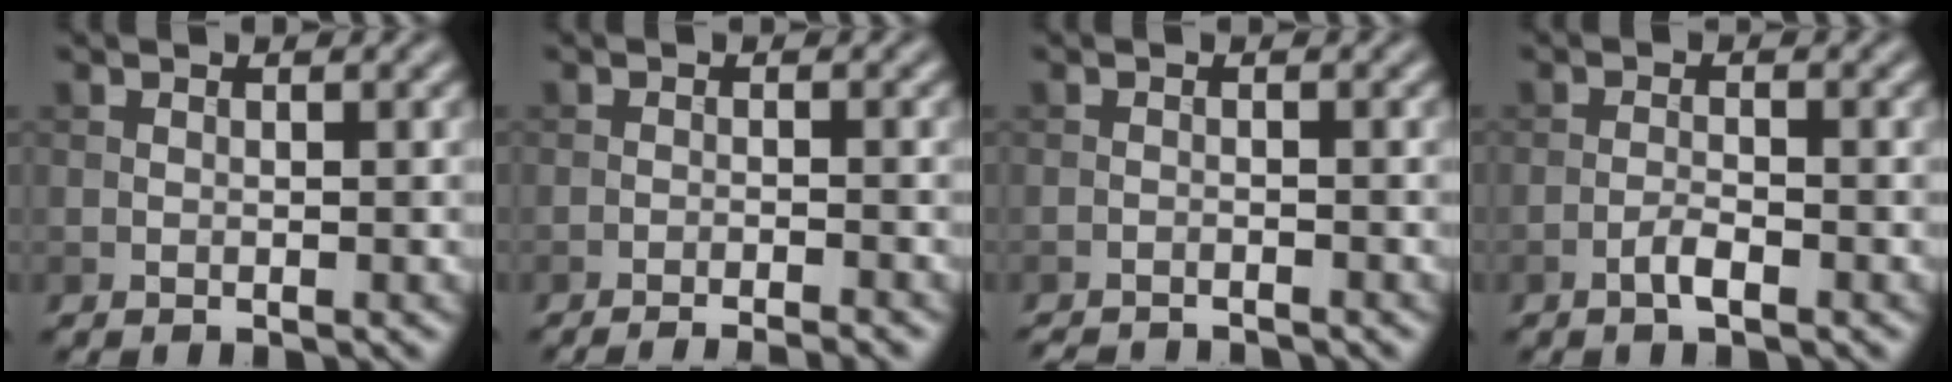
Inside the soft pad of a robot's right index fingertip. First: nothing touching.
{"total": 3.5, "force": [-3.0, 0.5, 1.8], "torque": [-0.023, -0.001, -0.050]}
{"total": 3.1, "force": [-3.0, 0.2, 0.6], "torque": [-0.016, -0.011, -0.049]}
{"total": 1.6, "force": [-1.0, 0.3, 1.2], "torque": [-0.023, 0.004, -0.022]}